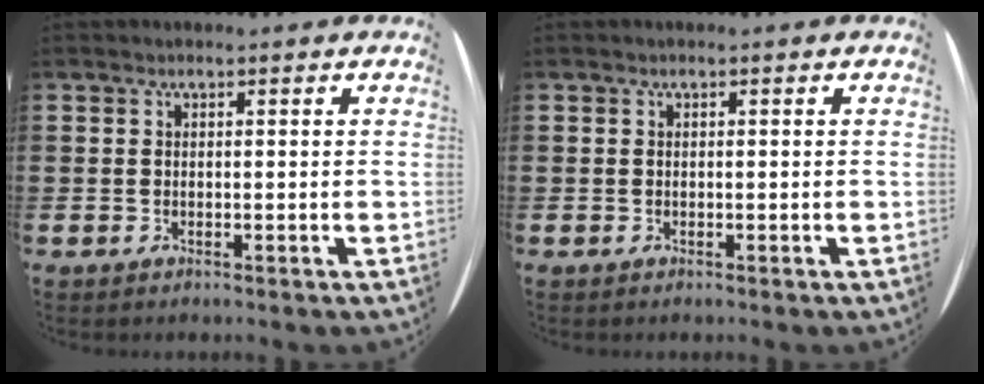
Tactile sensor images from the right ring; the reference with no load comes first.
{"total": 0.0}